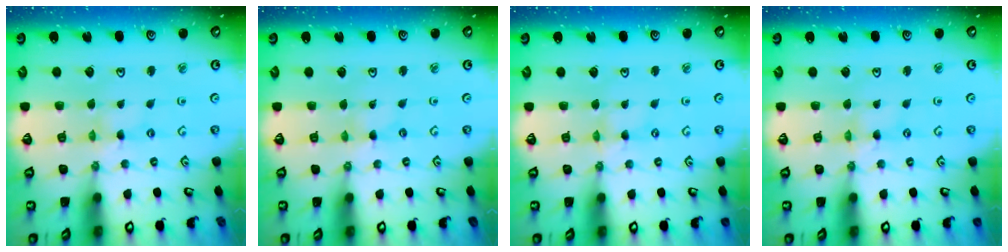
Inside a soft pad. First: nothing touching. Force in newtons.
{"total": 0.0}
{"total": 0.0}
{"total": 0.0}